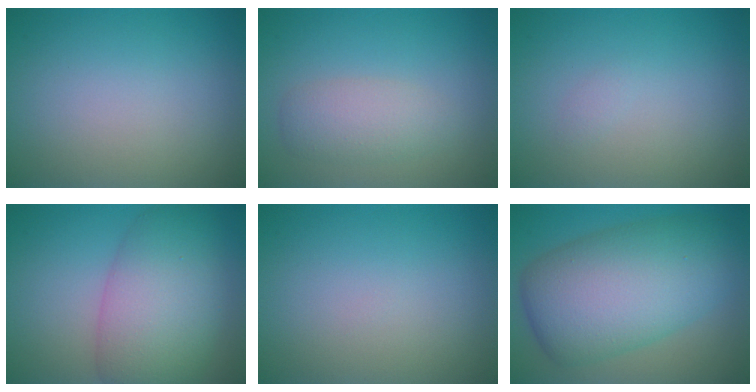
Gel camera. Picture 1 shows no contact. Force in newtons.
{"total": 2.8, "press": 2.8, "slide": 0.2}
{"total": 0.5, "press": 0.5, "slide": 0.0}
{"total": 8.4, "press": 8.4, "slide": 0.4}
{"total": 0.0}
{"total": 10.8, "press": 10.8, "slide": 0.4}